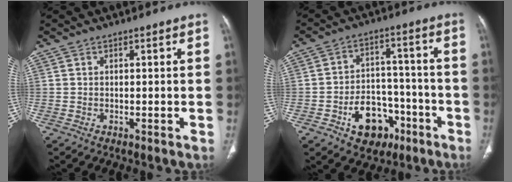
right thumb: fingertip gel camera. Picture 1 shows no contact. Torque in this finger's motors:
{"motor_torque": [2.31, 1.10, 0.77, -0.76, 0.09]}